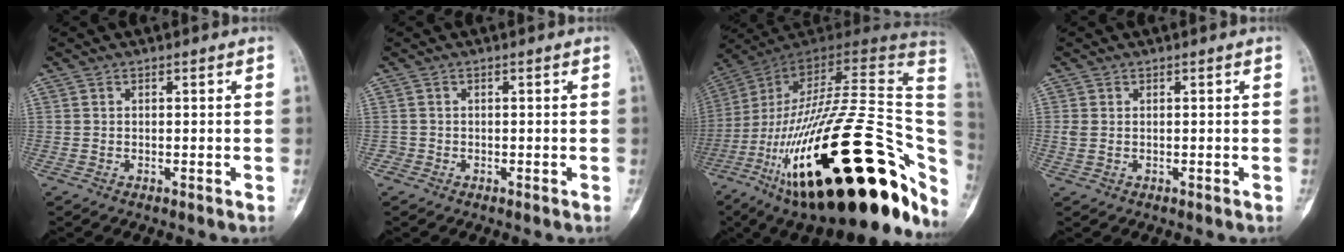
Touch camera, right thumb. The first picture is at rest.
{"total": 0.9, "force": [-0.4, 0.8, -0.1], "torque": [0.003, 0.005, -0.012]}
{"total": 46.4, "force": [-15.0, 17.6, 40.2], "torque": [-0.580, 0.051, -0.239]}
{"total": 1.8, "force": [0.0, 1.3, 1.3], "torque": [-0.039, 0.001, 0.000]}